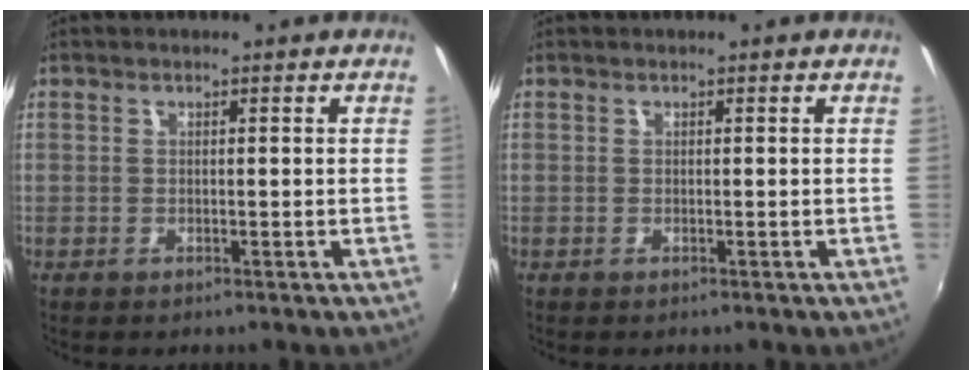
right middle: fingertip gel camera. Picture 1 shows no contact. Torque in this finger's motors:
{"motor_torque": [0.00, 0.00, 0.00, 0.00]}